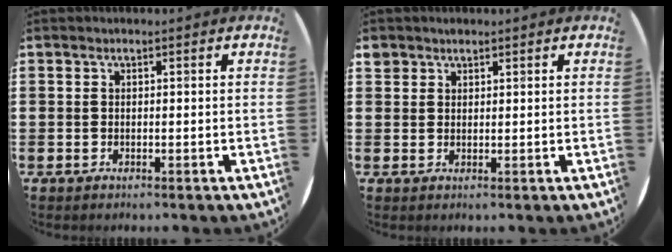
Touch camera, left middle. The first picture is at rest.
{"total": 1.5, "force": [1.3, 0.8, 0.0], "torque": [0.006, 0.000, 0.025]}